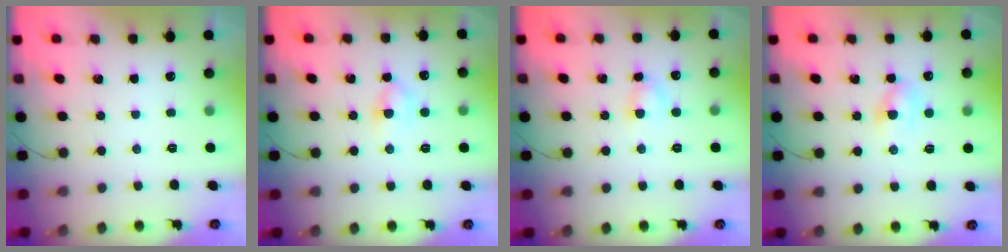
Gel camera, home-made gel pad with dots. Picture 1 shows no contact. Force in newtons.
{"total": 5.2, "press": 5.0, "slide": 1.3}
{"total": 3.0, "press": 2.8, "slide": 0.9}
{"total": 2.5, "press": 2.3, "slide": 0.9}